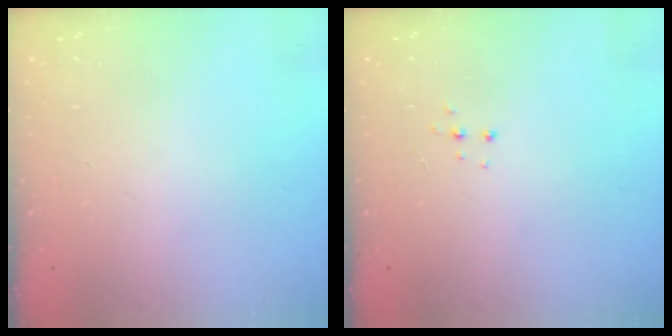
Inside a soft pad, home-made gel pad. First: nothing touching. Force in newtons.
{"total": 3.8, "press": 3.8, "slide": 0.3}